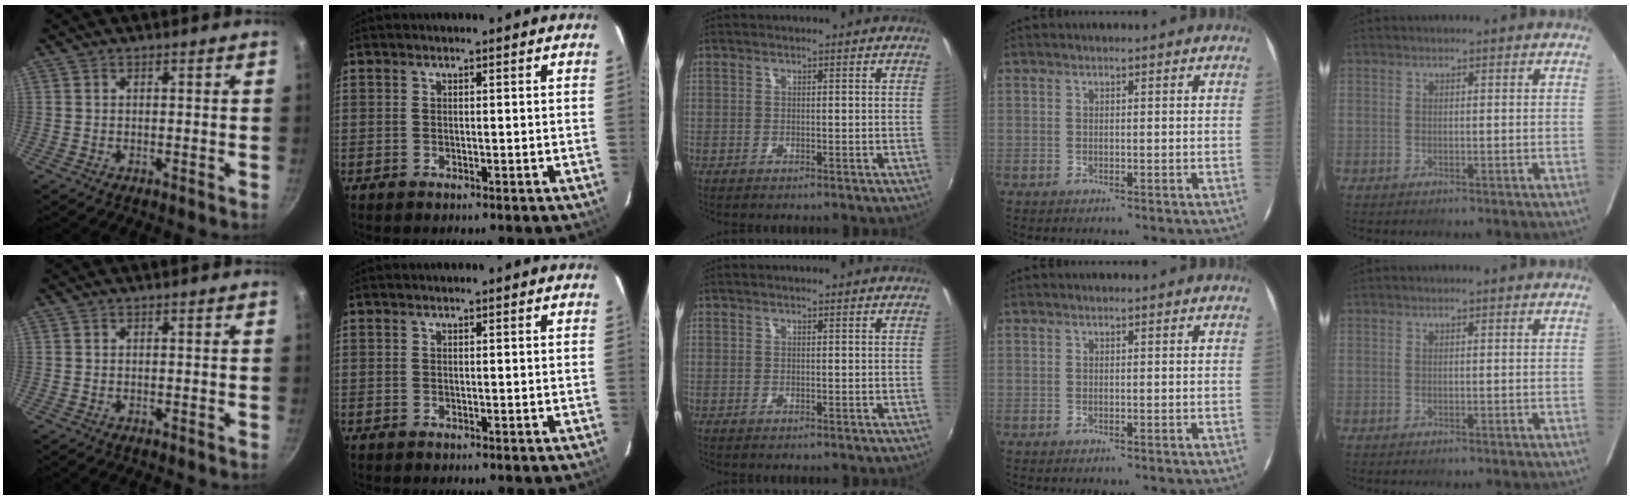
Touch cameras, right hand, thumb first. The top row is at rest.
{}